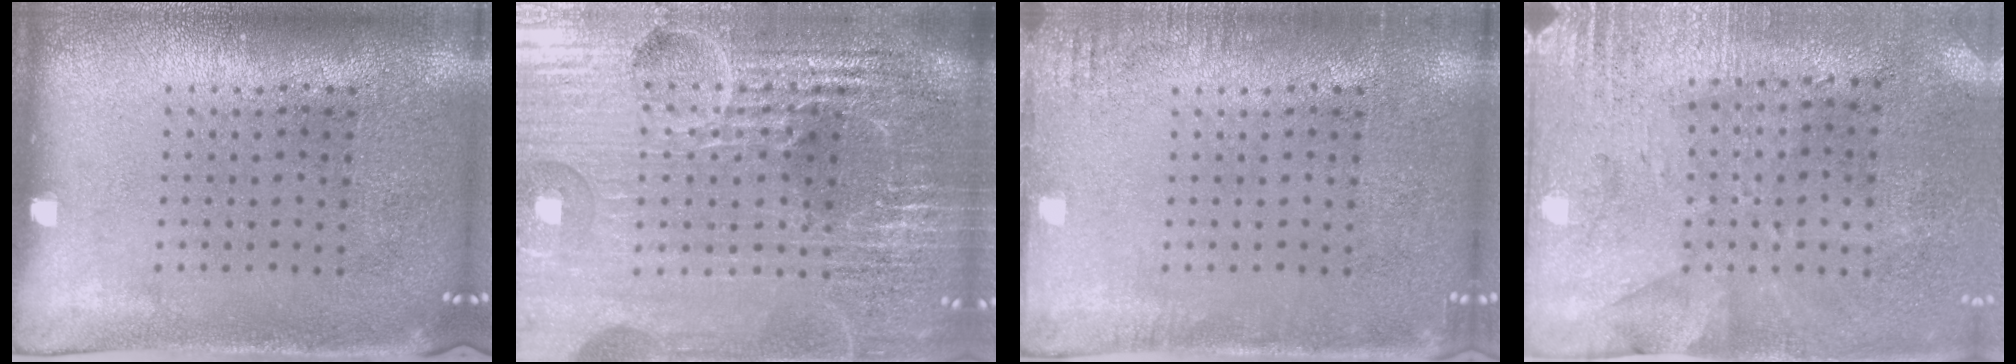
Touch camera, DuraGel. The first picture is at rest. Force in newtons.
{"total": 6.7, "press": 5.8, "slide": 3.2}
{"total": 1.5, "press": 1.5, "slide": 0.3}
{"total": 2.8, "press": 2.2, "slide": 1.6}